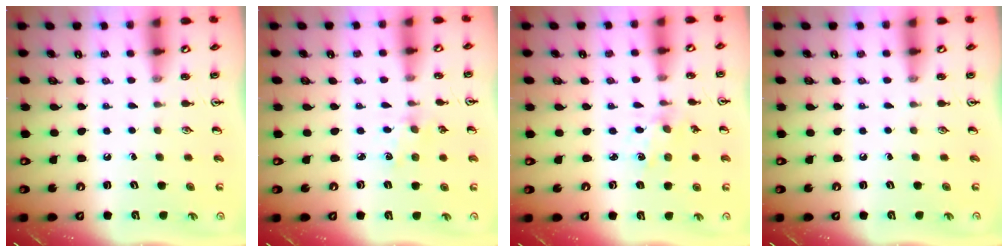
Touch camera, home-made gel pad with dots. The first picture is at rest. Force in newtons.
{"total": 1.8, "press": 1.7, "slide": 0.2}
{"total": 1.3, "press": 1.3, "slide": 0.2}
{"total": 0.0}